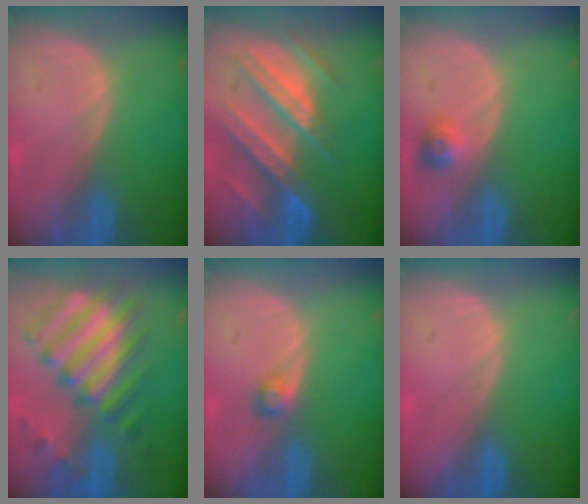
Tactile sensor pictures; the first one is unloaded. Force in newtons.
{"total": 10.8, "press": 9.6, "slide": 4.9}
{"total": 2.9, "press": 2.6, "slide": 1.2}
{"total": 11.4, "press": 10.6, "slide": 4.4}
{"total": 1.8, "press": 1.7, "slide": 0.3}
{"total": 0.0}